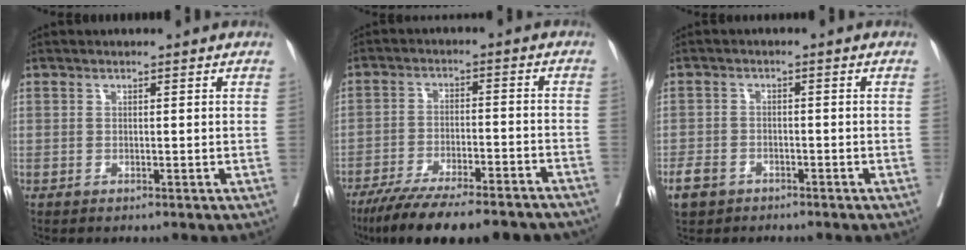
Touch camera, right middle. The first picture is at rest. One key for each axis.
{"total": 20.1, "fx": -16.9, "fy": 3.5, "fz": 10.4, "tx": -0.136, "ty": -0.018, "tz": -0.245}
{"total": 4.1, "fx": -2.9, "fy": 2.6, "fz": 1.2, "tx": -0.033, "ty": -0.001, "tz": -0.051}